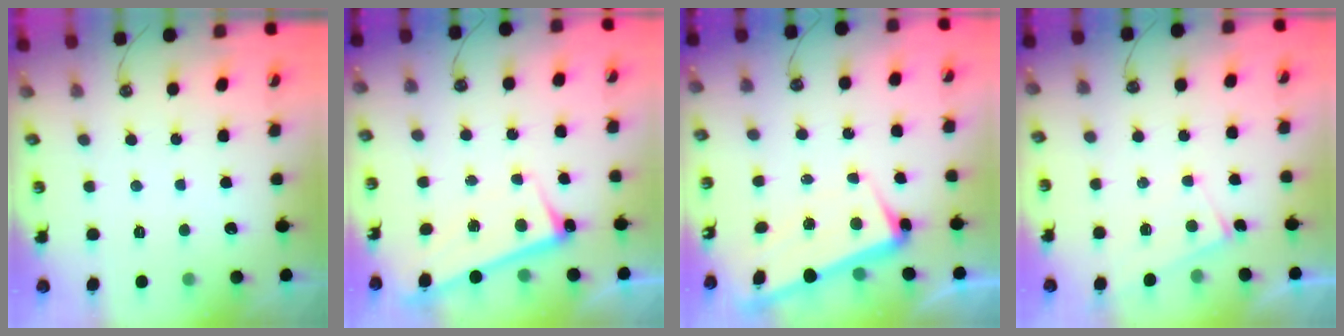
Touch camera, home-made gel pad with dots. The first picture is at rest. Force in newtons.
{"total": 2.8, "press": 2.8, "slide": 0.5}
{"total": 3.0, "press": 2.9, "slide": 0.8}
{"total": 2.8, "press": 2.8, "slide": 0.1}